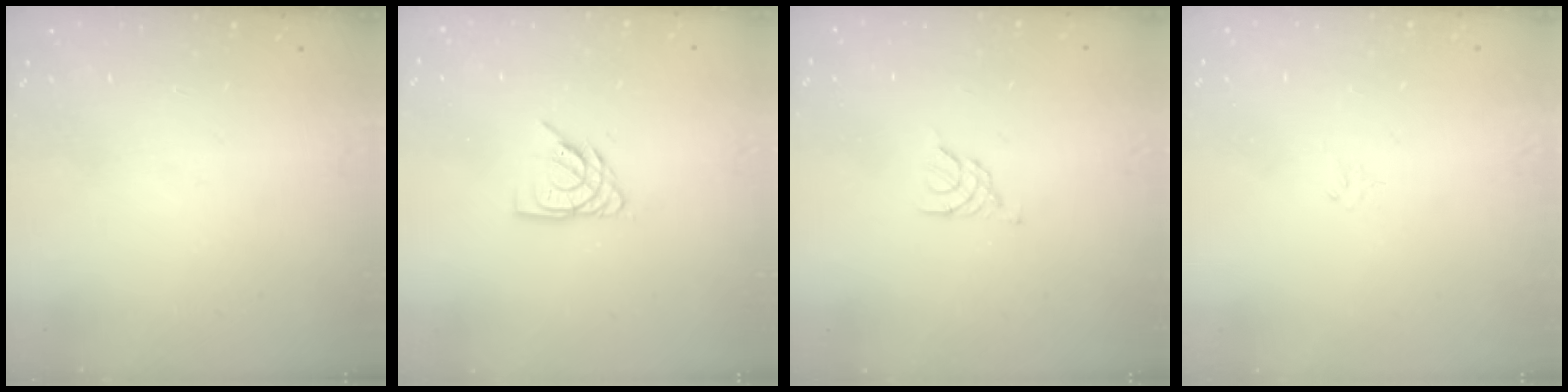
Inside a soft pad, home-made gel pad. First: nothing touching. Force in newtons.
{"total": 6.7, "press": 6.7, "slide": 0.6}
{"total": 3.2, "press": 3.1, "slide": 0.7}
{"total": 0.7, "press": 0.5, "slide": 0.4}